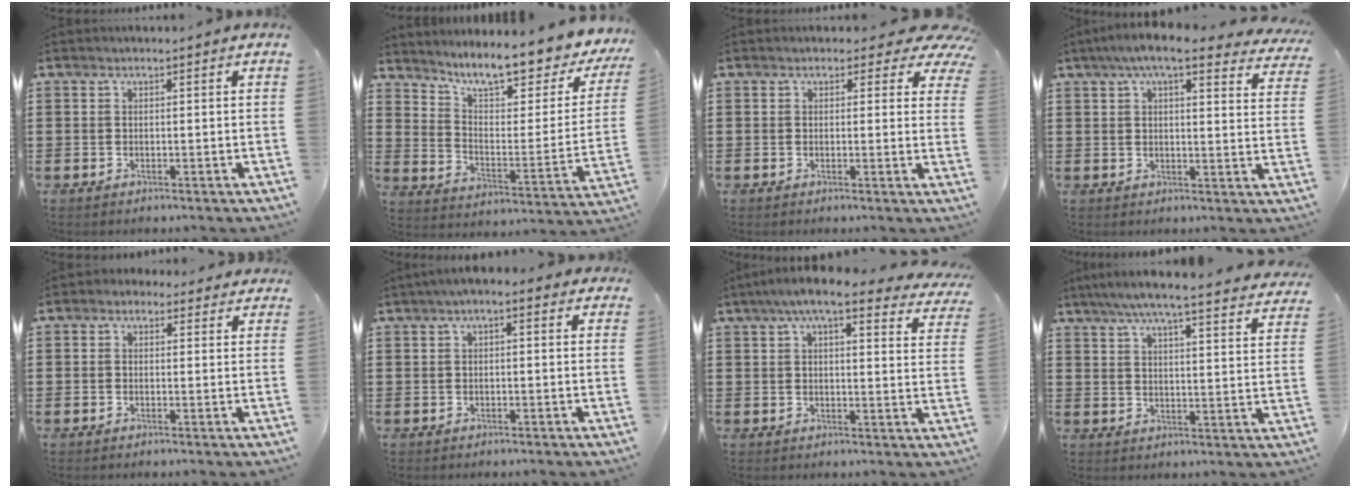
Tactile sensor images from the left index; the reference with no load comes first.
{"total": 9.7, "force": [8.3, 0.8, 5.0], "torque": [-0.105, -0.060, 0.135]}
{"total": 3.0, "force": [2.0, 1.5, 1.6], "torque": [-0.016, -0.007, 0.030]}
{"total": 7.3, "force": [5.9, 0.7, 4.2], "torque": [-0.090, -0.012, 0.102]}
{"total": 1.5, "force": [0.8, 1.1, 0.5], "torque": [-0.015, 0.007, 0.015]}
{"total": 1.8, "force": [-0.1, 0.7, 1.7], "torque": [-0.029, 0.004, -0.005]}
{"total": 7.6, "force": [6.1, 0.7, 4.4], "torque": [-0.096, -0.013, 0.107]}
{"total": 6.4, "force": [5.6, -0.3, 3.0], "torque": [-0.078, -0.028, 0.096]}